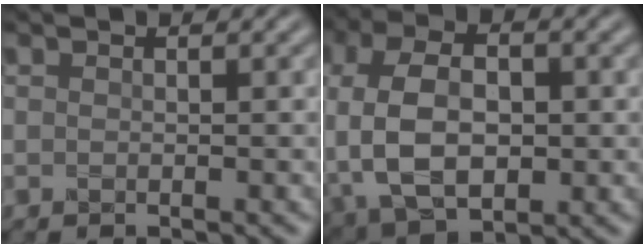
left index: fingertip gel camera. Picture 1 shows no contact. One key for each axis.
{"total": 9.4, "fx": -0.6, "fy": 6.2, "fz": 7.1, "tx": -0.165, "ty": 0.001, "tz": -0.012}